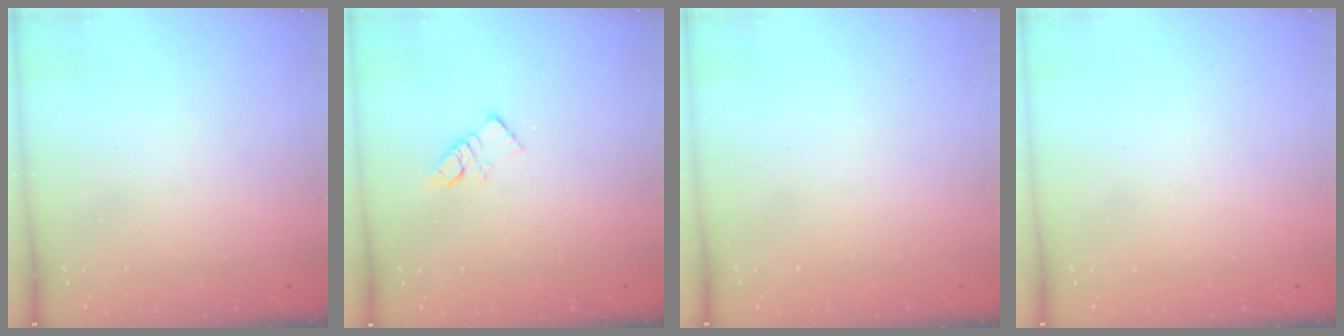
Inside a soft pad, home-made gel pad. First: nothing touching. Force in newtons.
{"total": 5.7, "press": 5.7, "slide": 0.2}
{"total": 1.5, "press": 1.5, "slide": 0.1}
{"total": 0.0}